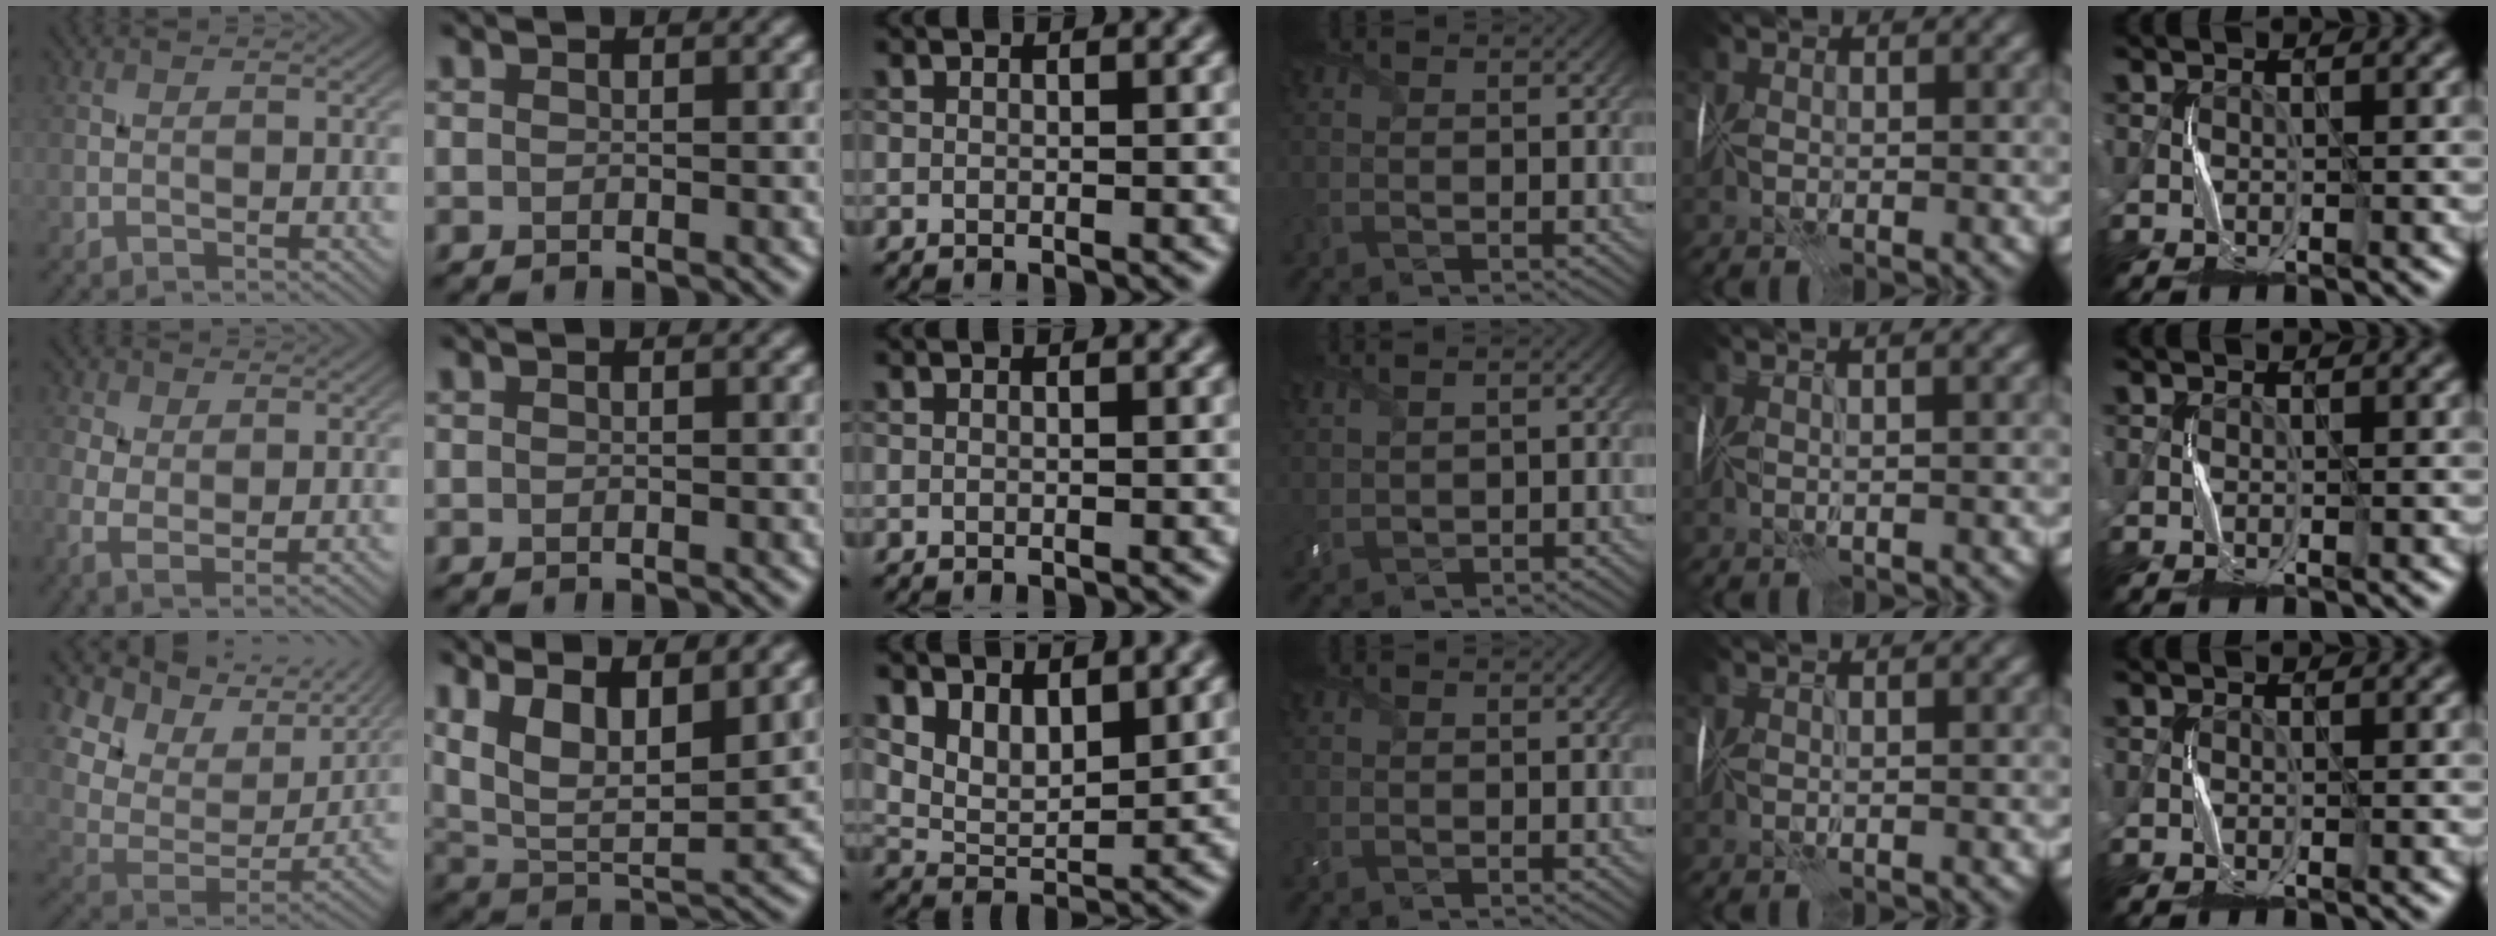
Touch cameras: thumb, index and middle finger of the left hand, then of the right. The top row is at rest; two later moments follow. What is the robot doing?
{"motion": "fold", "object": "memory foam"}